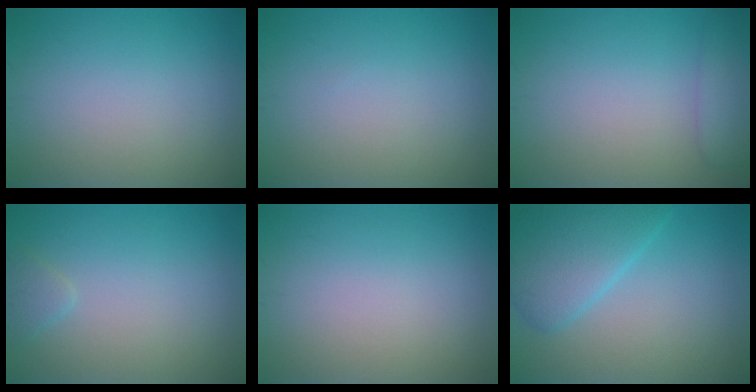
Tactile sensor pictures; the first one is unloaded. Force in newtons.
{"total": 0.0}
{"total": 2.4, "press": 2.3, "slide": 0.3}
{"total": 1.0, "press": 1.0, "slide": 0.1}
{"total": 0.0}
{"total": 4.8, "press": 4.8, "slide": 0.1}